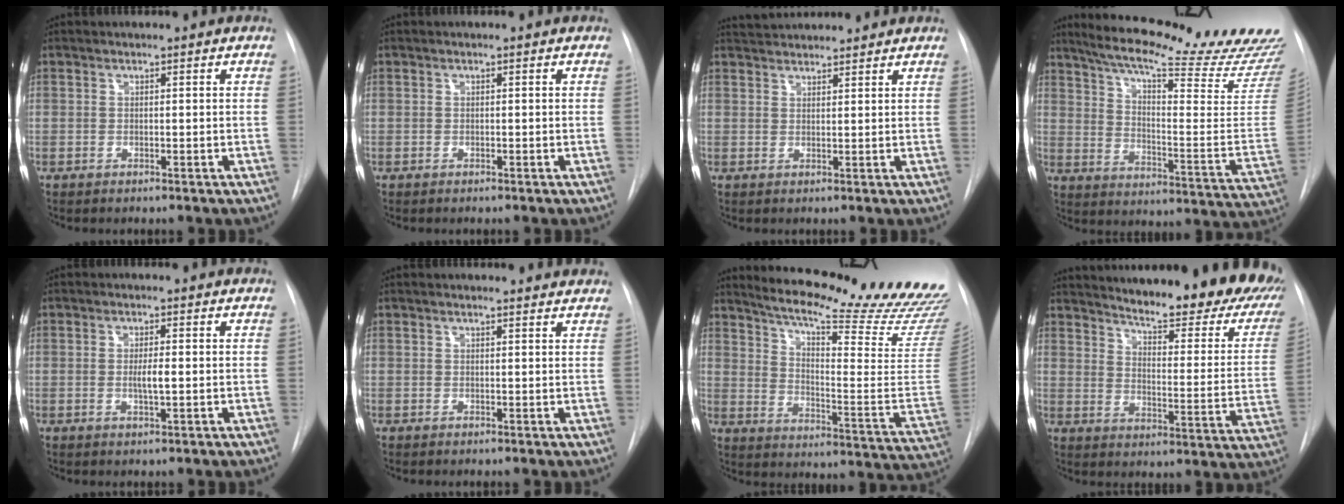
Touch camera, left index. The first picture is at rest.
{"total": 0.0}
{"total": 6.0, "force": [5.7, 0.8, 1.5], "torque": [-0.028, 0.030, 0.087]}
{"total": 29.3, "force": [24.4, 2.2, 16.0], "torque": [-0.239, -0.091, 0.313]}
{"total": 2.3, "force": [-0.6, 0.1, 2.2], "torque": [-0.042, -0.009, -0.009]}
{"total": 5.7, "force": [5.5, 0.7, 1.1], "torque": [-0.007, 0.000, 0.042]}
{"total": 27.3, "force": [23.1, 2.2, 14.4], "torque": [-0.219, -0.108, 0.290]}
{"total": 25.6, "force": [21.8, 4.5, 12.8], "torque": [-0.184, -0.093, 0.258]}